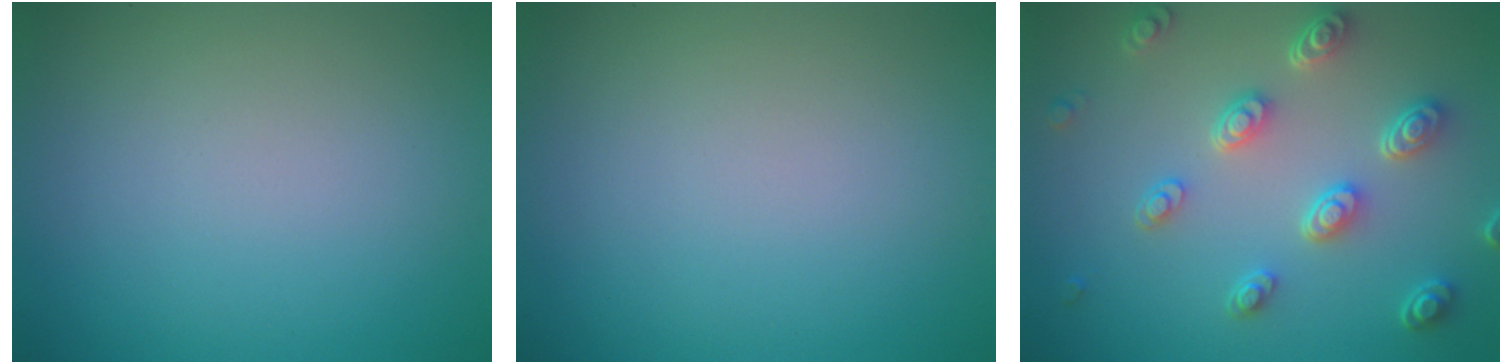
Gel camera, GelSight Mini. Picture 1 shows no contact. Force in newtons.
{"total": 0.0}
{"total": 4.6, "press": 3.7, "slide": 2.8}